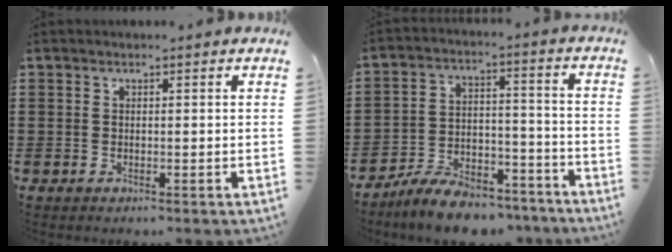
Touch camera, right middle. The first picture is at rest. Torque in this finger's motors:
{"motor_torque": [1.70, -0.44, 0.21, 0.16]}